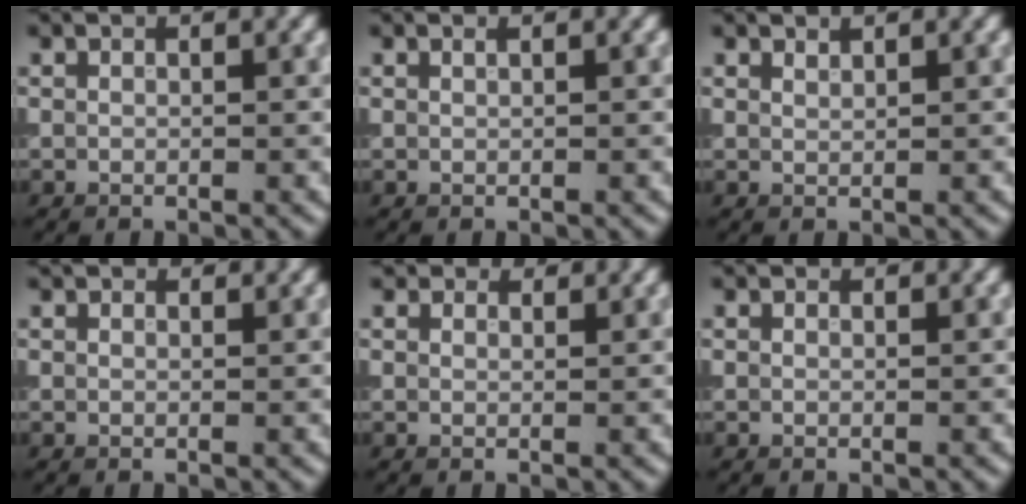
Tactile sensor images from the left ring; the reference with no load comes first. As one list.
[{"total": 0.0}, {"total": 0.6, "force": [0.6, 0.1, 0.1], "torque": [-0.001, 0.000, 0.015]}, {"total": 2.0, "force": [1.9, 0.4, 0.4], "torque": [-0.015, 0.001, 0.021]}, {"total": 3.3, "force": [2.9, 1.3, 0.9], "torque": [-0.020, -0.004, 0.042]}, {"total": 1.6, "force": [1.5, 0.3, 0.3], "torque": [-0.014, -0.002, 0.013]}]